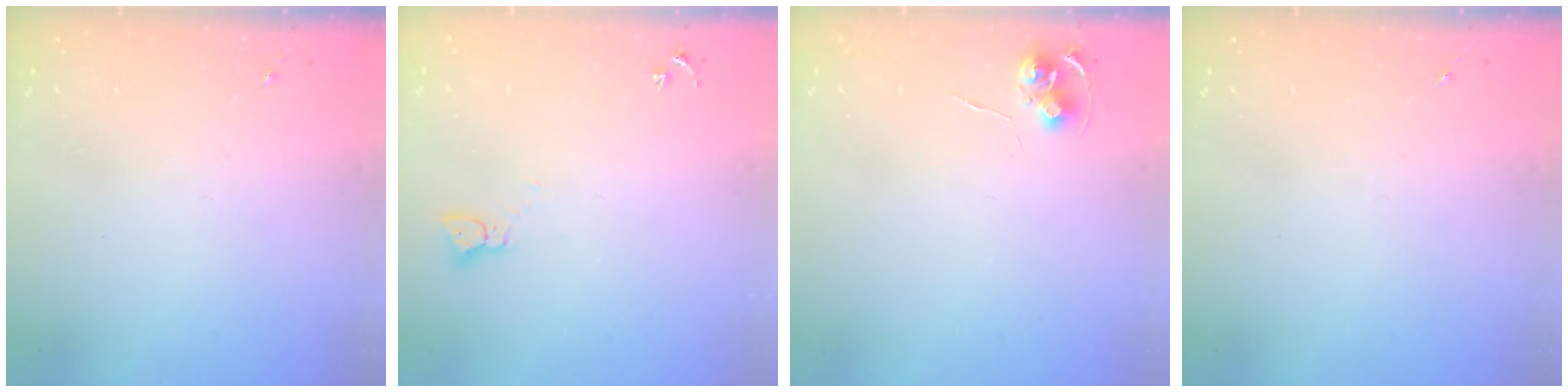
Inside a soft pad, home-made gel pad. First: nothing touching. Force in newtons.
{"total": 2.3, "press": 2.3, "slide": 0.3}
{"total": 7.9, "press": 7.9, "slide": 0.5}
{"total": 0.0}